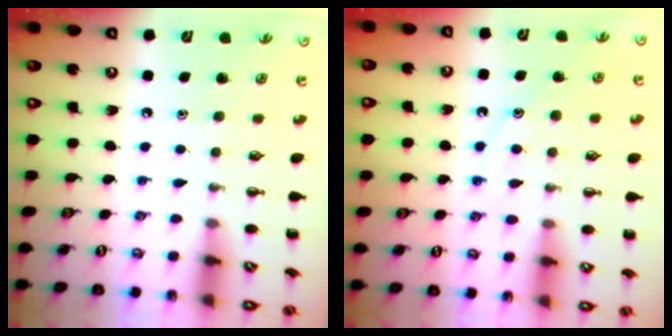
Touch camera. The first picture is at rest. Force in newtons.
{"total": 11.2, "press": 11.2, "slide": 1.1}